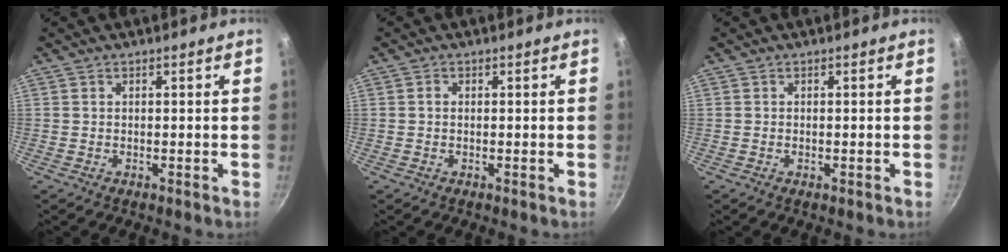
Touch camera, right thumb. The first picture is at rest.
{"total": 0.6, "force": [0.0, 0.5, 0.3], "torque": [-0.004, 0.004, -0.001]}
{"total": 0.6, "force": [-0.2, 0.2, 0.5], "torque": [-0.007, 0.002, -0.003]}